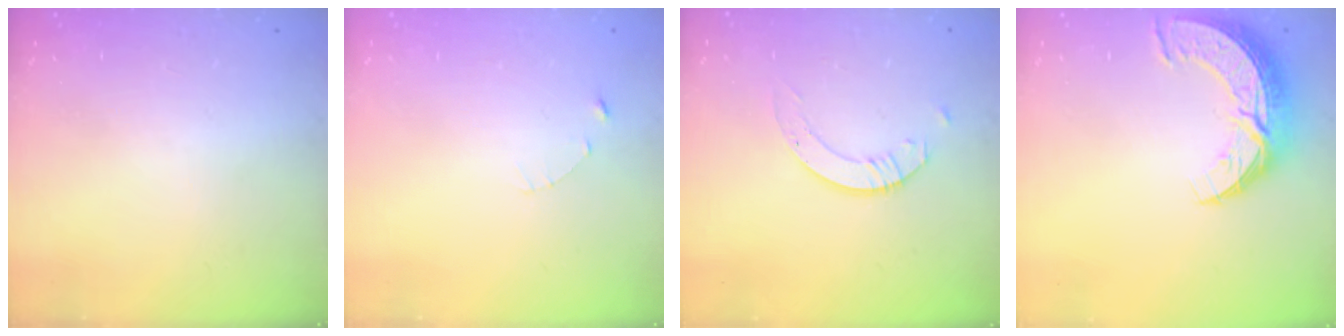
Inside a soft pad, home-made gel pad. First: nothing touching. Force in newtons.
{"total": 1.2, "press": 1.1, "slide": 0.2}
{"total": 3.4, "press": 3.4, "slide": 0.0}
{"total": 9.7, "press": 9.7, "slide": 0.7}